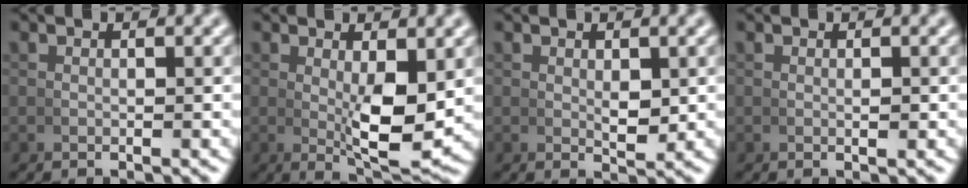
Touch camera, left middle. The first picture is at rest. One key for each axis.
{"total": 5.3, "fx": 0.5, "fy": 1.5, "fz": 5.0, "tx": -0.079, "ty": -0.023, "tz": 0.016}
{"total": 1.7, "fx": 0.4, "fy": 0.7, "fz": 1.5, "tx": -0.023, "ty": -0.010, "tz": 0.013}
{"total": 0.5, "fx": 0.1, "fy": 0.2, "fz": 0.5, "tx": -0.008, "ty": 0.000, "tz": 0.003}